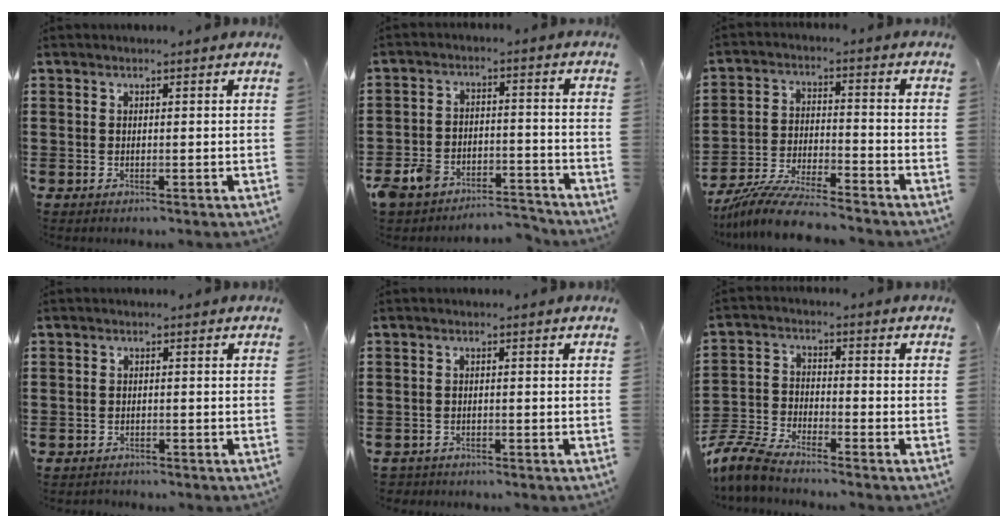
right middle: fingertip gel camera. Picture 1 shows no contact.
{"total": 6.8, "force": [-6.3, 2.0, 1.6], "torque": [-0.054, 0.010, -0.132]}
{"total": 8.7, "force": [-8.1, 0.5, 3.1], "torque": [-0.069, 0.006, -0.160]}
{"total": 1.2, "force": [-1.1, 0.3, -0.3], "torque": [0.003, 0.004, -0.026]}
{"total": 1.3, "force": [-1.2, 0.3, -0.2], "torque": [-0.002, 0.000, -0.028]}
{"total": 6.7, "force": [-6.3, 0.7, 2.1], "torque": [-0.068, -0.001, -0.130]}